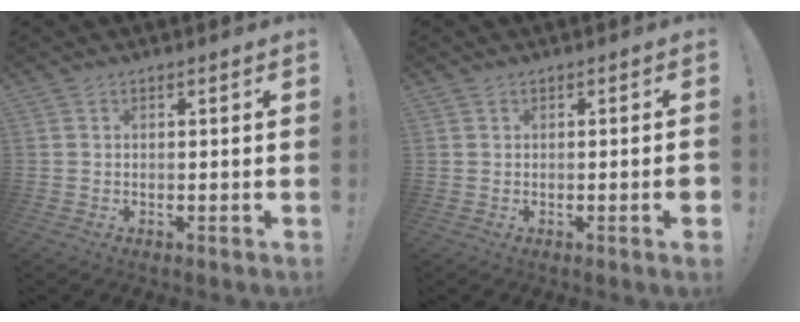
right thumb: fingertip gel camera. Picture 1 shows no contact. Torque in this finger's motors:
{"motor_torque": [0.01, 0.07, 0.02, 0.03, 0.02]}